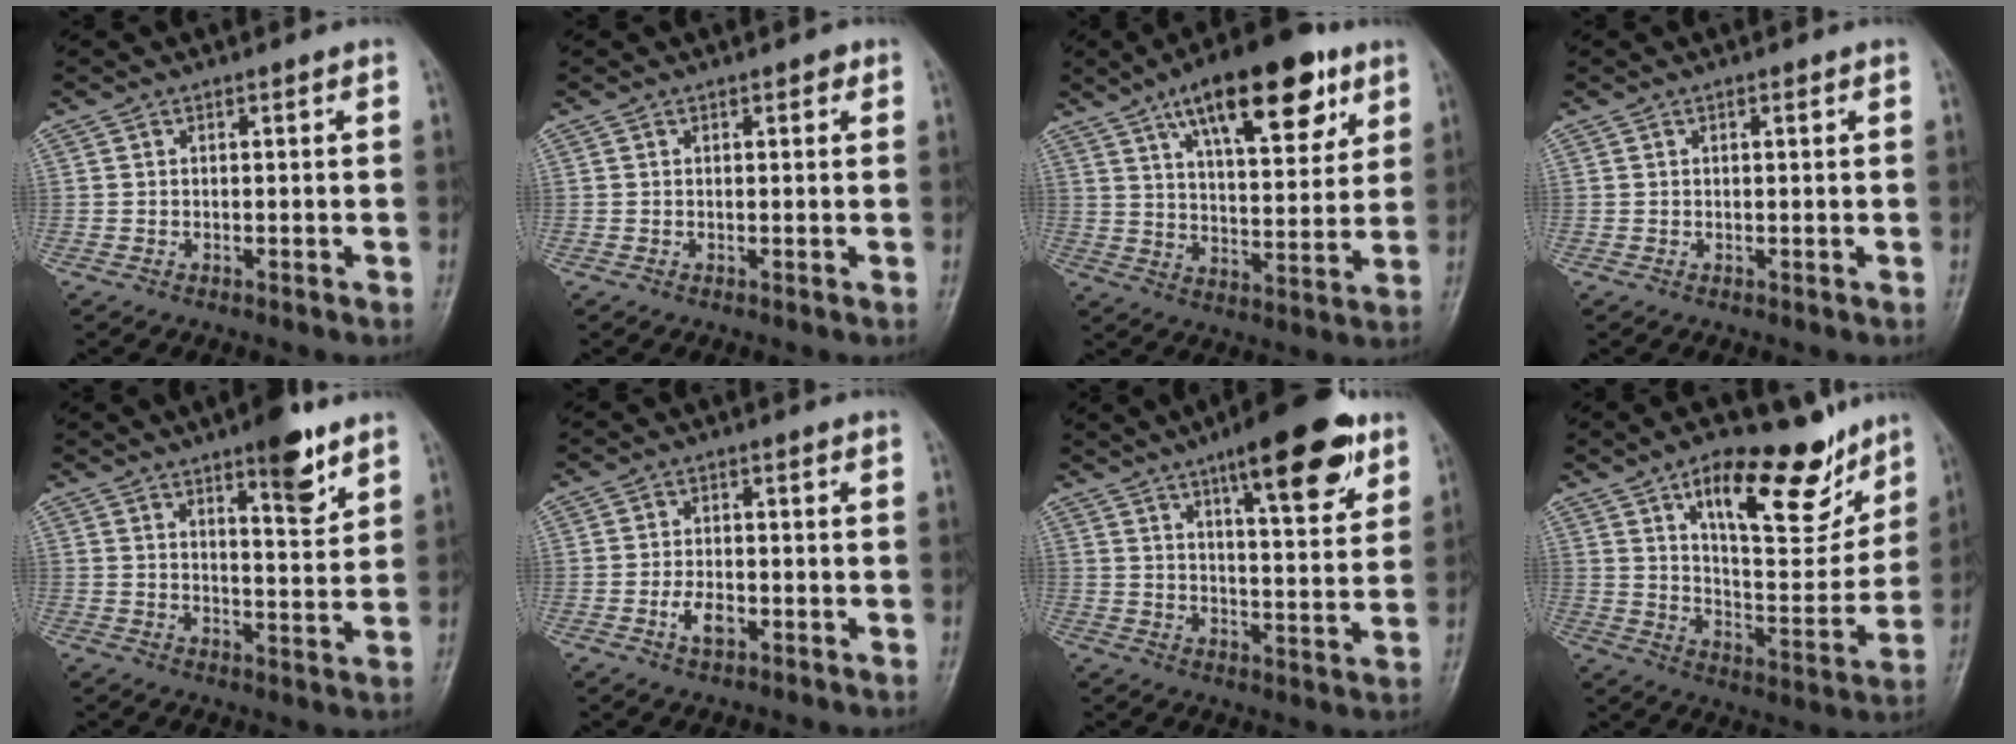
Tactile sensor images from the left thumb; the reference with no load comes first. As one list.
[{"total": 1.2, "force": [0.7, 0.7, 0.7], "torque": [-0.001, -0.001, 0.005]}, {"total": 20.2, "force": [10.9, 8.0, 15.0], "torque": [-0.193, -0.031, 0.173]}, {"total": 0.7, "force": [0.4, 0.2, 0.5], "torque": [-0.010, -0.001, 0.005]}, {"total": 8.8, "force": [5.6, 2.4, 6.3], "torque": [-0.074, -0.036, 0.081]}, {"total": 3.6, "force": [-1.4, 2.0, 2.7], "torque": [-0.049, 0.005, -0.024]}, {"total": 16.9, "force": [9.8, 4.8, 12.9], "torque": [-0.156, -0.040, 0.142]}, {"total": 20.6, "force": [12.2, 8.2, 14.3], "torque": [-0.162, -0.068, 0.197]}]